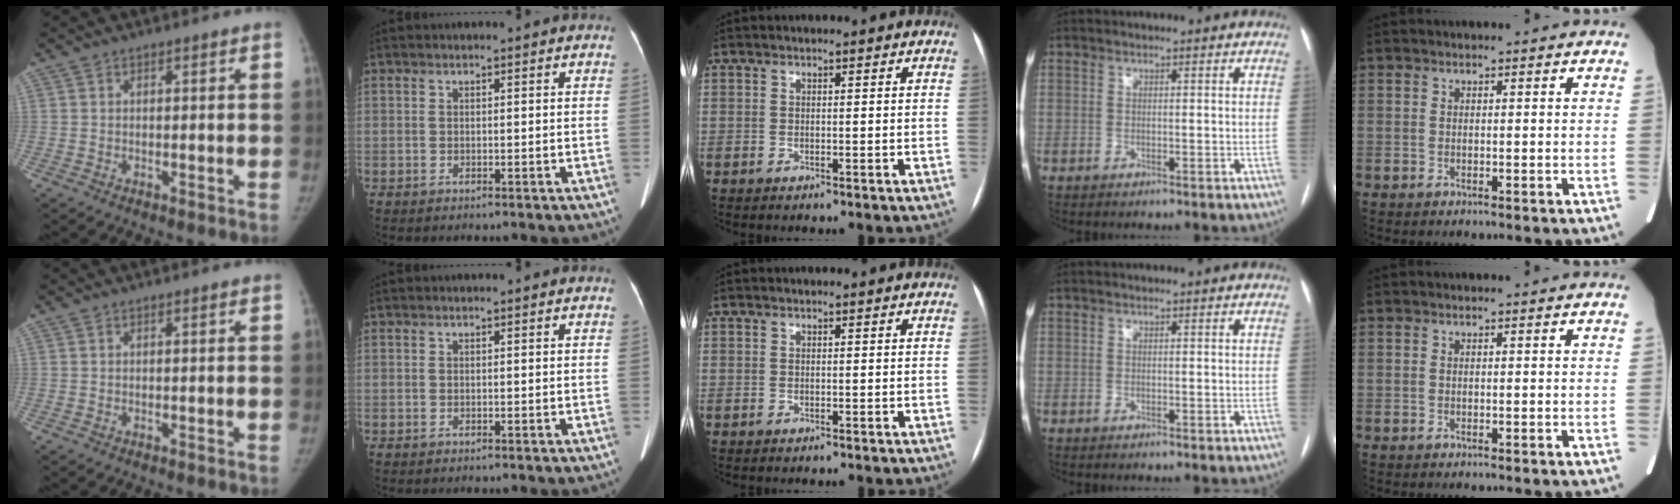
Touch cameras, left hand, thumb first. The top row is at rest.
{}